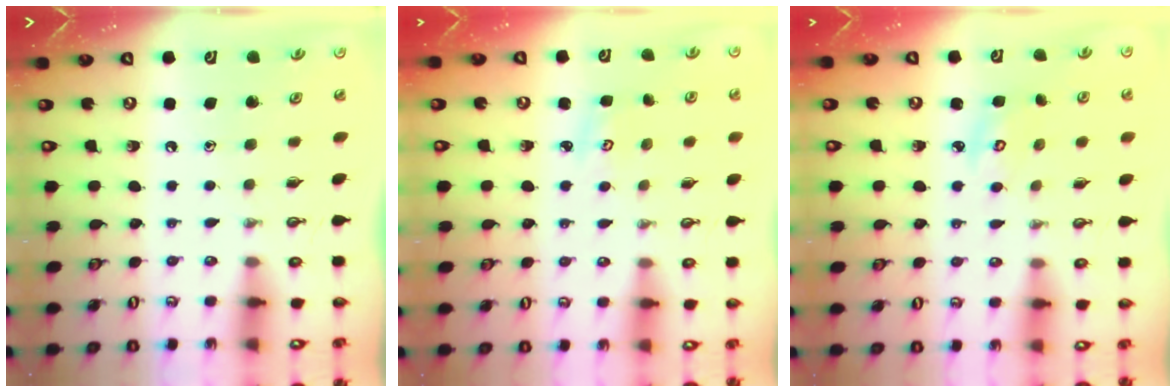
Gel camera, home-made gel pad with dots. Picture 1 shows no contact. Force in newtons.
{"total": 2.3, "press": 2.3, "slide": 0.4}
{"total": 2.7, "press": 2.7, "slide": 0.0}